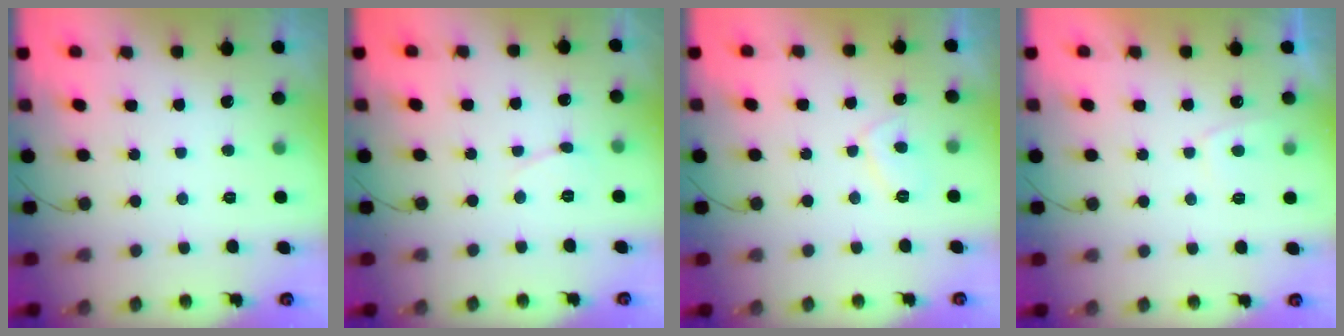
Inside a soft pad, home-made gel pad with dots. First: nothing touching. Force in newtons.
{"total": 2.9, "press": 2.9, "slide": 0.3}
{"total": 2.8, "press": 2.7, "slide": 0.9}
{"total": 1.8, "press": 1.7, "slide": 0.7}